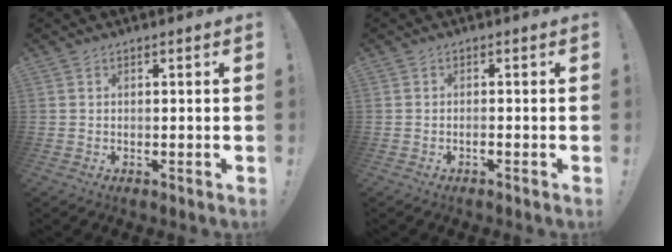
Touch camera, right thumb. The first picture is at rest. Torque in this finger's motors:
{"motor_torque": [-0.22, -0.11, -0.22, 0.08, 0.04]}